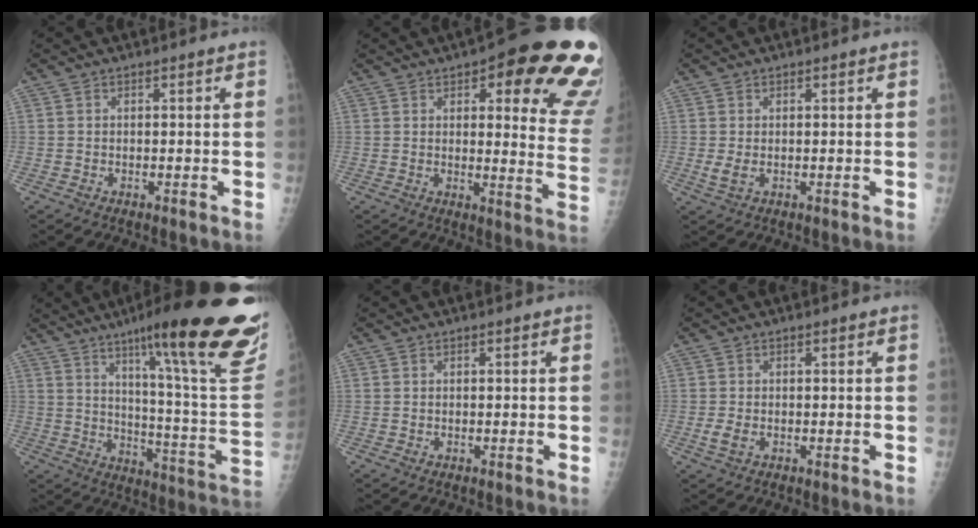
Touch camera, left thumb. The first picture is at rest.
{"total": 22.9, "force": [12.1, 7.2, 18.0], "torque": [-0.171, -0.046, 0.136]}
{"total": 2.3, "force": [0.3, 1.3, 1.9], "torque": [-0.037, -0.004, 0.011]}
{"total": 30.7, "force": [18.8, 4.5, 23.9], "torque": [-0.270, -0.077, 0.266]}
{"total": 0.0}
{"total": 2.1, "force": [-0.3, 1.3, 1.6], "torque": [-0.038, -0.005, -0.008]}